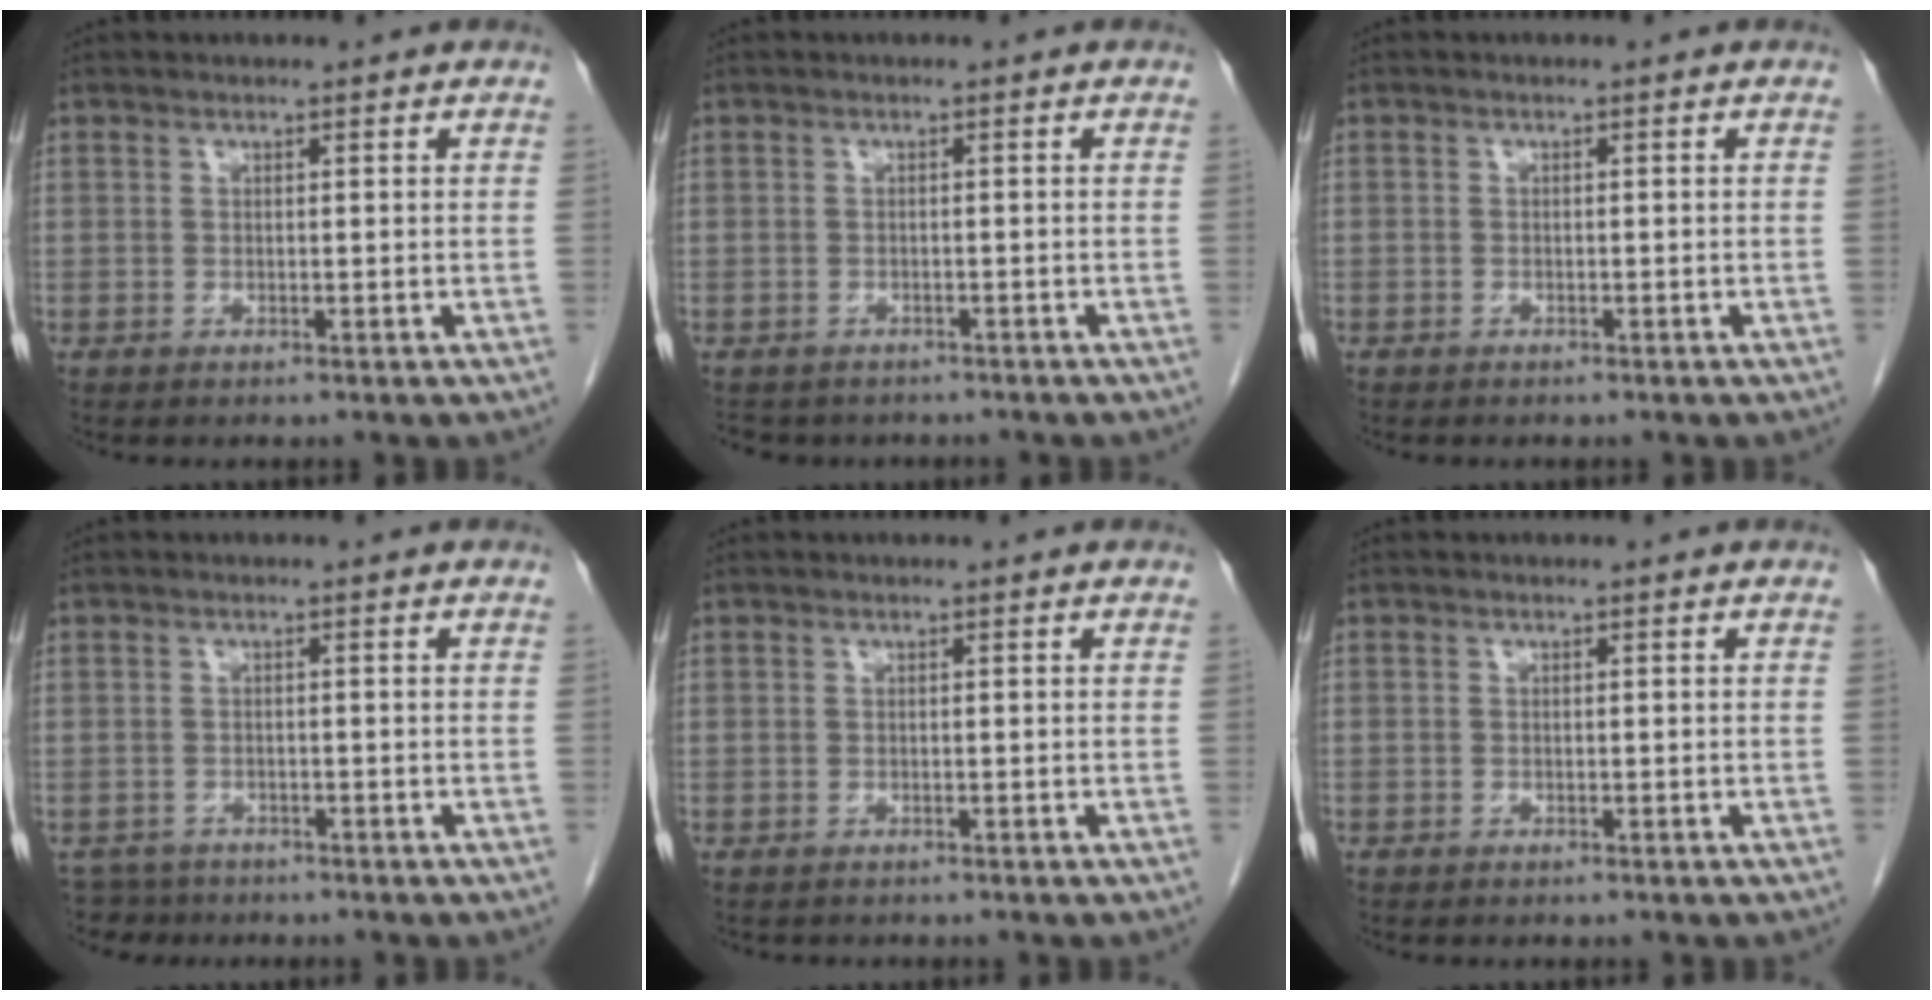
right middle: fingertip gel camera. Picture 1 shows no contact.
{"total": 6.3, "force": [-5.4, 3.0, 1.3], "torque": [-0.019, 0.001, -0.065]}
{"total": 0.9, "force": [-0.7, 0.6, 0.1], "torque": [-0.007, 0.003, -0.012]}
{"total": 3.8, "force": [-3.3, 1.8, -0.6], "torque": [0.012, -0.003, -0.055]}
{"total": 1.3, "force": [-1.2, 0.5, 0.2], "torque": [-0.013, -0.002, -0.016]}
{"total": 0.7, "force": [-0.5, 0.4, 0.1], "torque": [-0.007, 0.003, -0.010]}